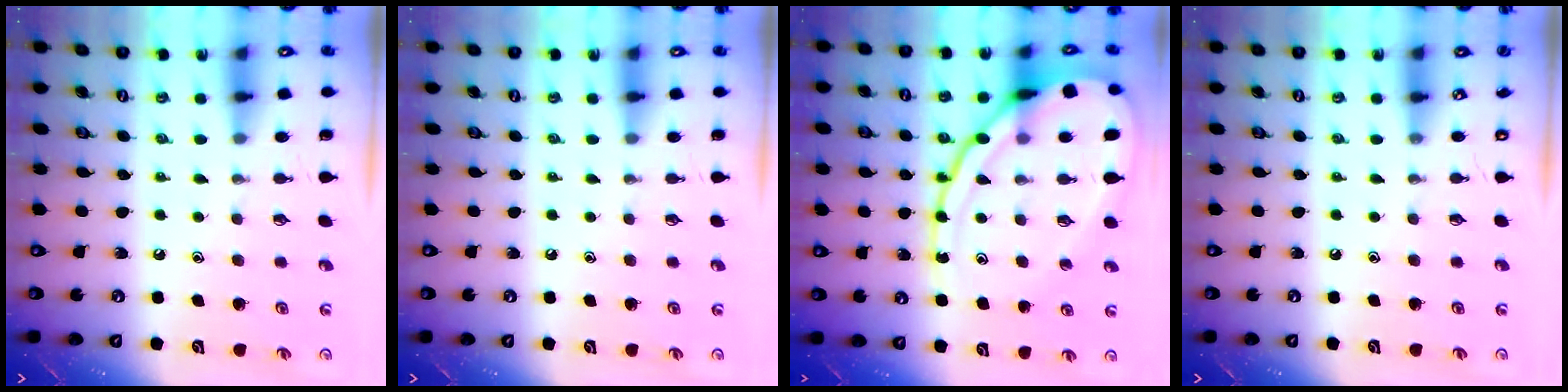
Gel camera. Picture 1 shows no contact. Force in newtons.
{"total": 0.0}
{"total": 20.5, "press": 20.4, "slide": 1.9}
{"total": 0.0}